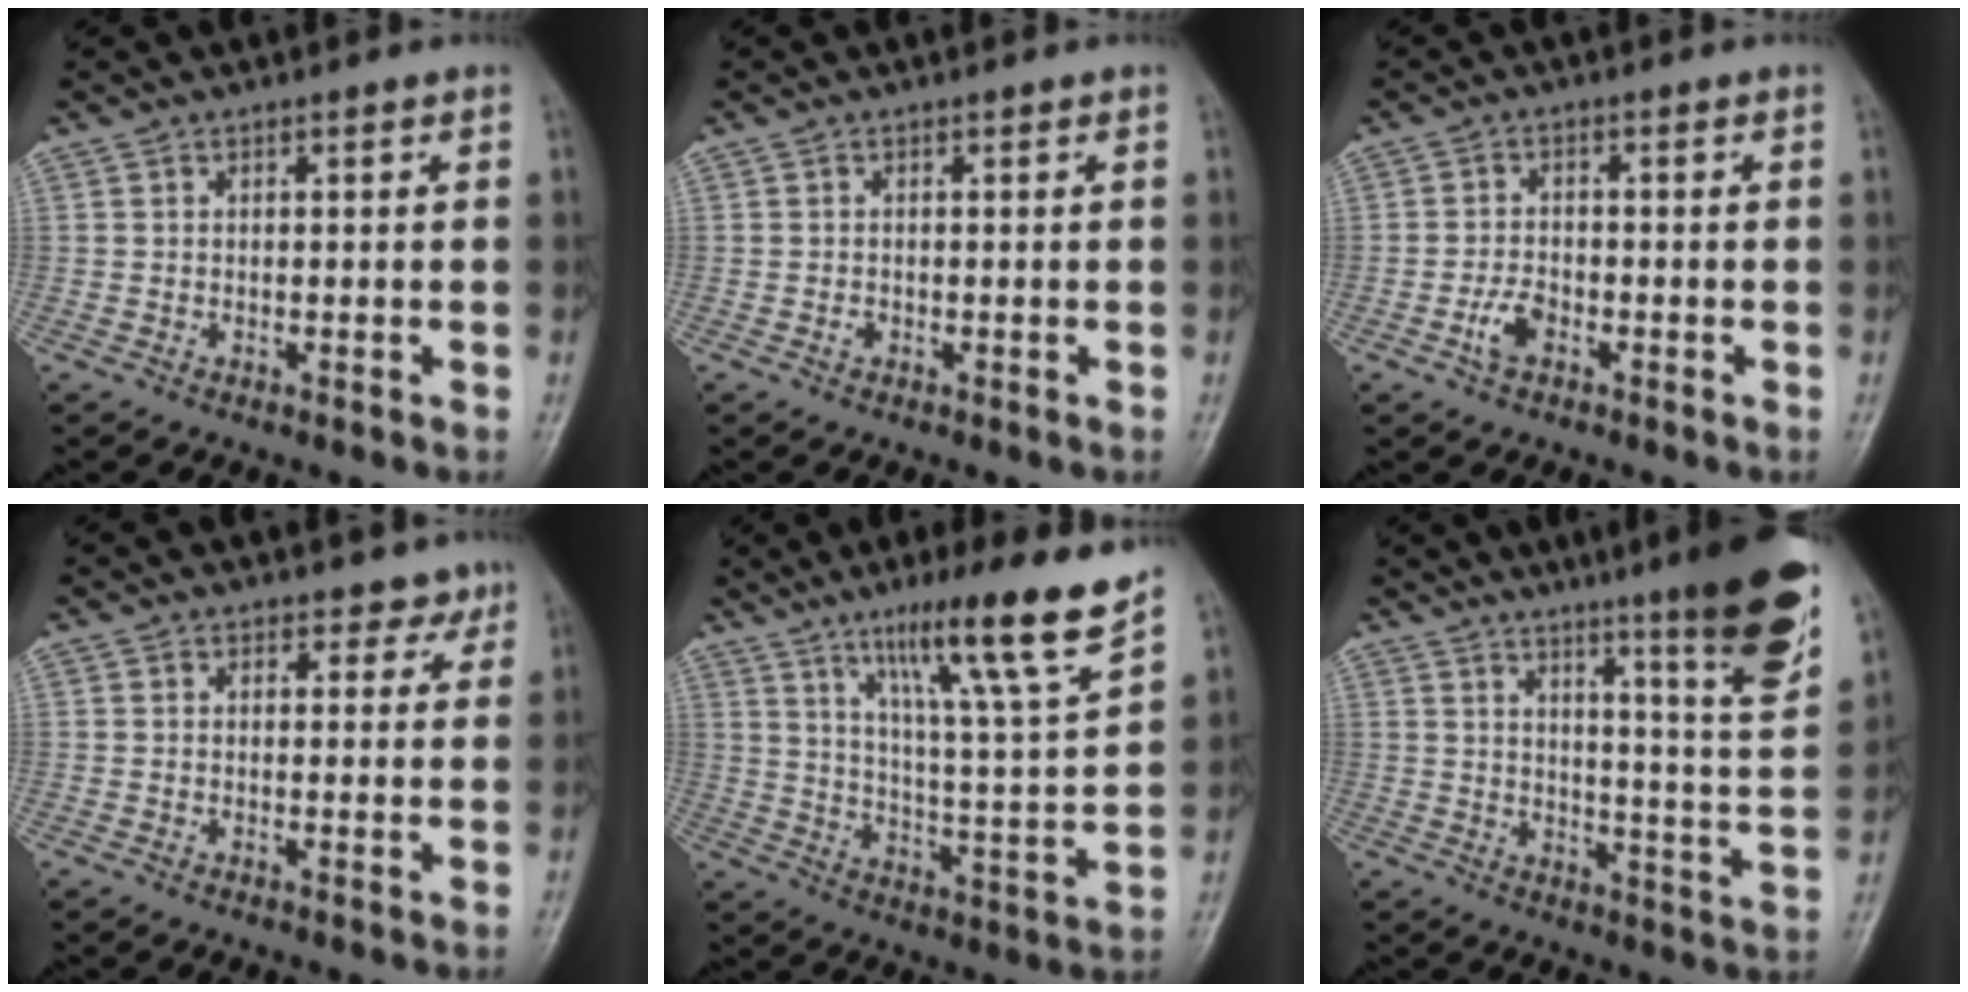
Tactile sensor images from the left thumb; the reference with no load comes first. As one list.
[{"total": 0.7, "force": [-0.2, 0.6, 0.4], "torque": [-0.004, 0.001, -0.004]}, {"total": 3.7, "force": [-1.7, 2.2, 2.4], "torque": [-0.046, 0.010, -0.034]}, {"total": 2.6, "force": [2.0, 1.6, 0.2], "torque": [0.019, -0.013, 0.015]}, {"total": 16.3, "force": [11.1, 0.0, 12.0], "torque": [-0.178, -0.063, 0.177]}, {"total": 18.1, "force": [11.5, 1.4, 13.9], "torque": [-0.173, -0.064, 0.156]}]